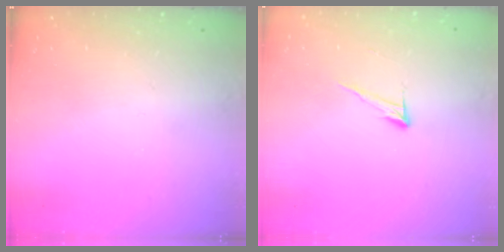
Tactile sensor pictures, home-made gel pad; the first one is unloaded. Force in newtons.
{"total": 6.6, "press": 6.6, "slide": 0.3}